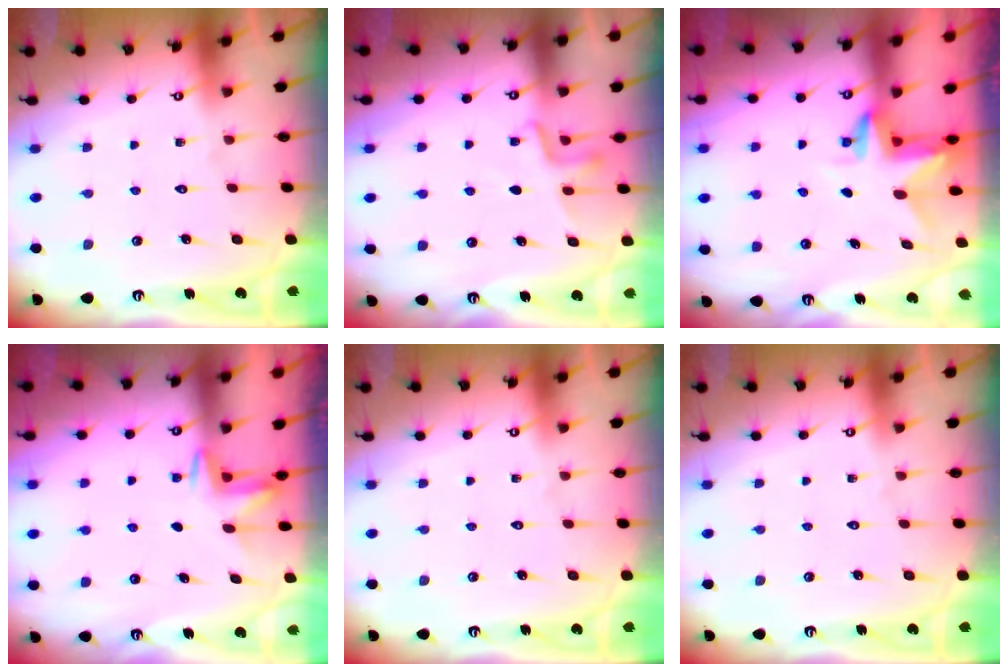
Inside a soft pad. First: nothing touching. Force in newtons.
{"total": 6.3, "press": 6.2, "slide": 1.1}
{"total": 2.9, "press": 2.9, "slide": 0.2}
{"total": 2.7, "press": 2.7, "slide": 0.4}
{"total": 0.0}
{"total": 0.0}